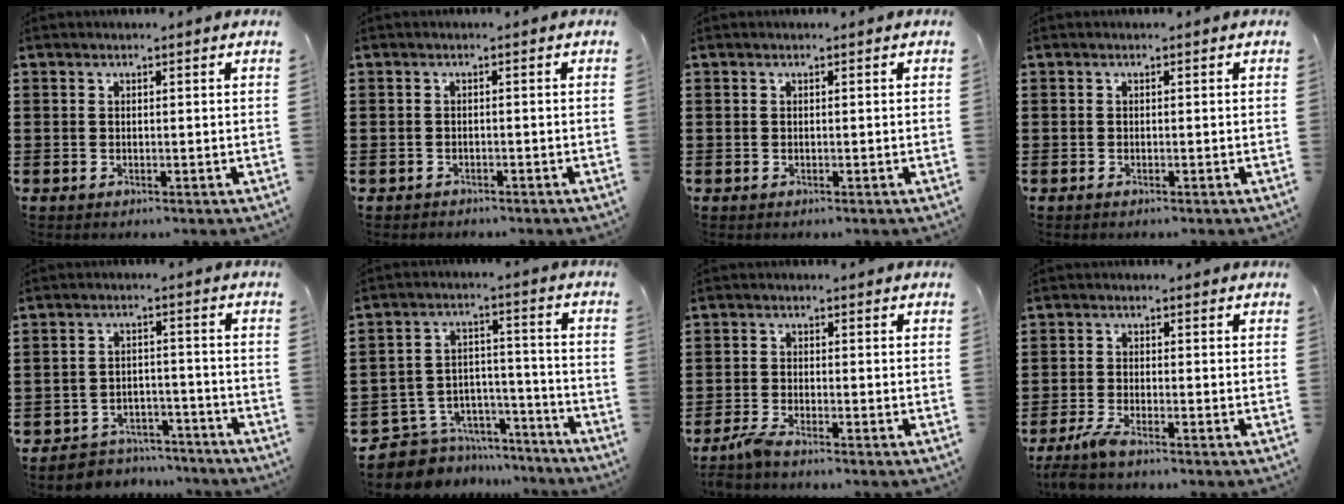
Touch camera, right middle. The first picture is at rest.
{"total": 0.7, "force": [-0.6, 0.2, 0.0], "torque": [-0.001, 0.001, -0.014]}
{"total": 0.0}
{"total": 0.0}
{"total": 4.2, "force": [-4.0, 1.0, -0.1], "torque": [-0.005, 0.007, -0.086]}
{"total": 6.3, "force": [-5.7, 2.7, 0.3], "torque": [-0.013, 0.010, -0.111]}
{"total": 2.5, "force": [-2.0, 0.1, 1.5], "torque": [-0.042, -0.004, -0.041]}
{"total": 2.9, "force": [-2.2, 0.0, 1.8], "torque": [-0.054, -0.010, -0.048]}